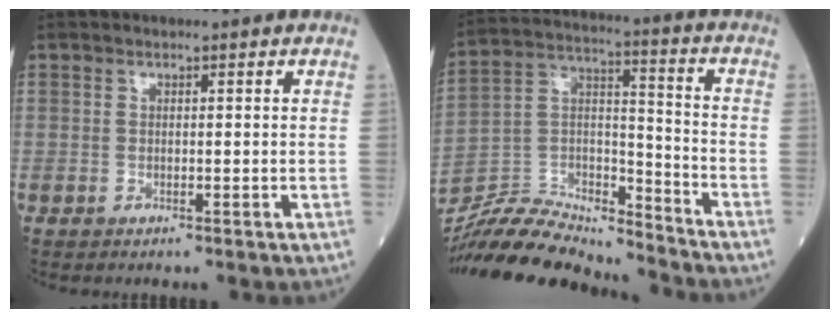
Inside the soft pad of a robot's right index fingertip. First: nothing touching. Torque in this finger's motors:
{"motor_torque": [0.80, -1.34, -0.02, -0.03]}